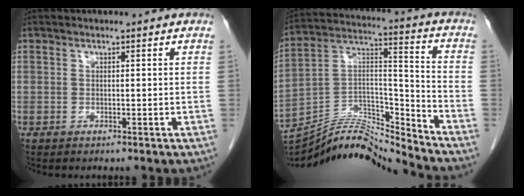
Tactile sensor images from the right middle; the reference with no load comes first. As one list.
[{"total": 16.7, "force": [-16.3, -0.2, 3.8], "torque": [-0.060, 0.046, -0.287]}]